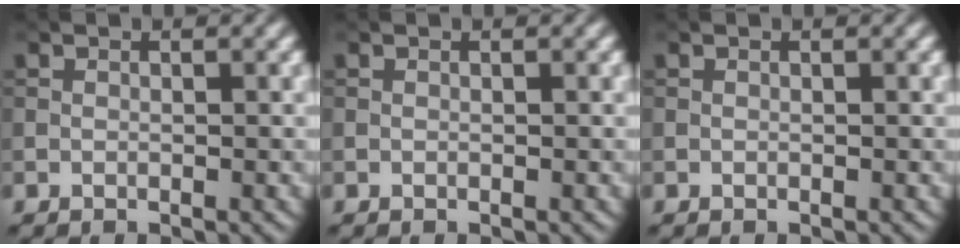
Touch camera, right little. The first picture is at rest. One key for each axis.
{"total": 0.0}
{"total": 0.0}